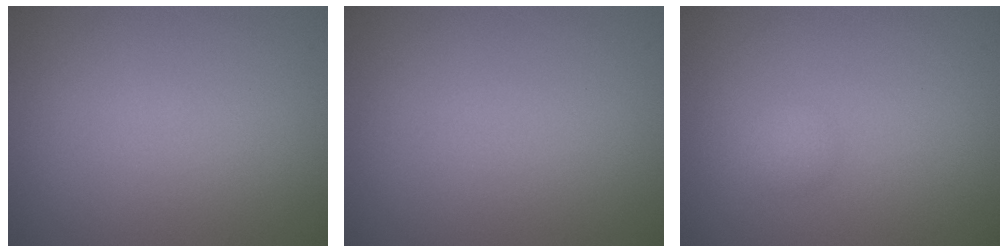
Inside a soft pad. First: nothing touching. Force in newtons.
{"total": 0.0}
{"total": 1.2, "press": 1.2, "slide": 0.0}